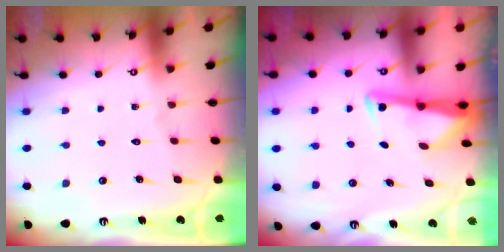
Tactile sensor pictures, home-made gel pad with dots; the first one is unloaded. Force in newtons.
{"total": 3.1, "press": 3.1, "slide": 0.3}